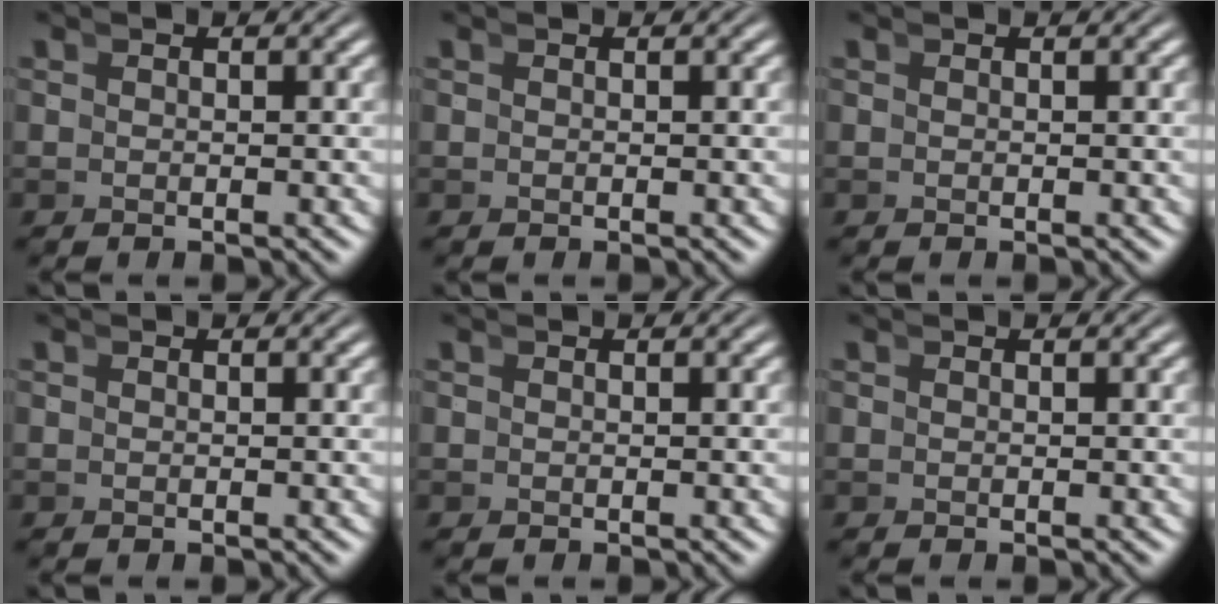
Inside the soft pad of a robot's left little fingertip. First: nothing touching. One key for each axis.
{"total": 0.0}
{"total": 0.0}
{"total": 0.0}
{"total": 0.0}
{"total": 0.0}